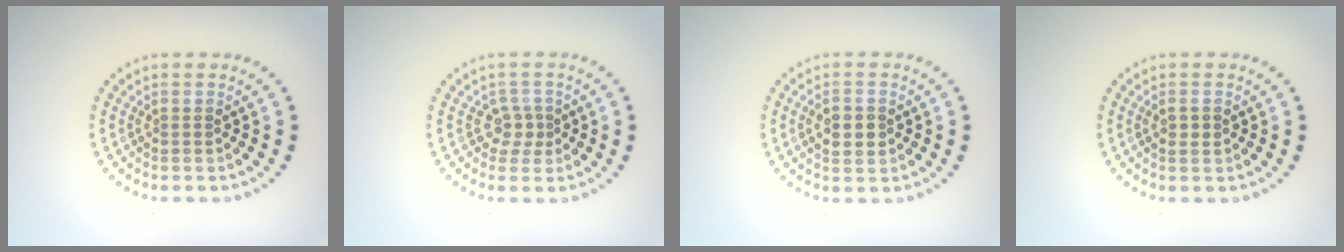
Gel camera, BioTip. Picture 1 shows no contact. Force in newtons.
{"total": 1.7, "press": 1.3, "slide": 1.1}
{"total": 2.7, "press": 2.7, "slide": 0.2}
{"total": 1.1, "press": 1.1, "slide": 0.2}